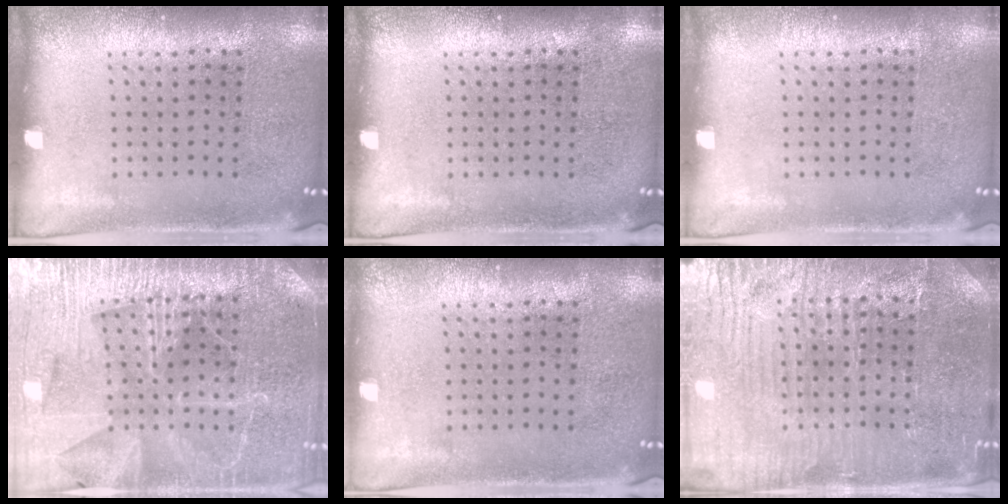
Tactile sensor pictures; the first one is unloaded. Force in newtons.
{"total": 0.0}
{"total": 0.0}
{"total": 4.2, "press": 3.9, "slide": 1.5}
{"total": 0.0}
{"total": 4.2, "press": 4.1, "slide": 0.9}